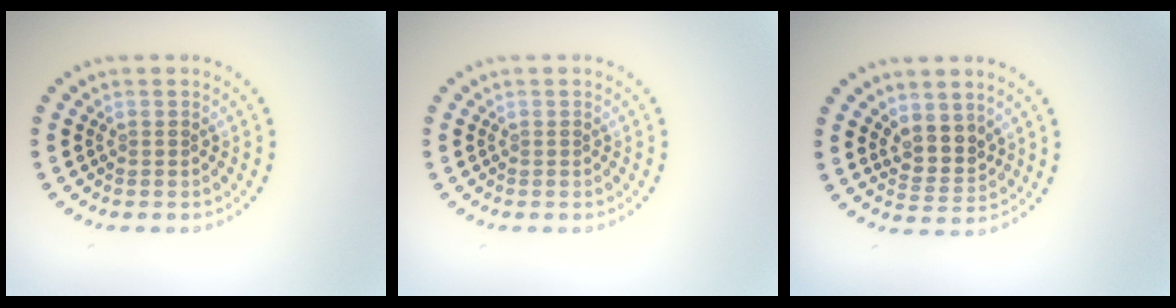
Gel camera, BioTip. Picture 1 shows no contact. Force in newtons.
{"total": 0.0}
{"total": 2.8, "press": 2.2, "slide": 1.7}